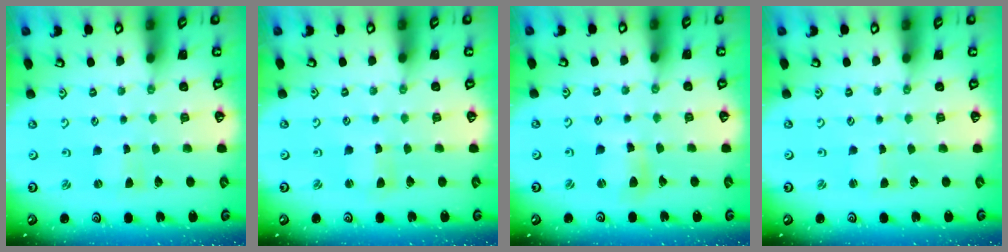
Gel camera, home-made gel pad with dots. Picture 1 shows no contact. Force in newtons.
{"total": 1.7, "press": 1.6, "slide": 0.3}
{"total": 6.7, "press": 6.6, "slide": 1.1}
{"total": 0.0}